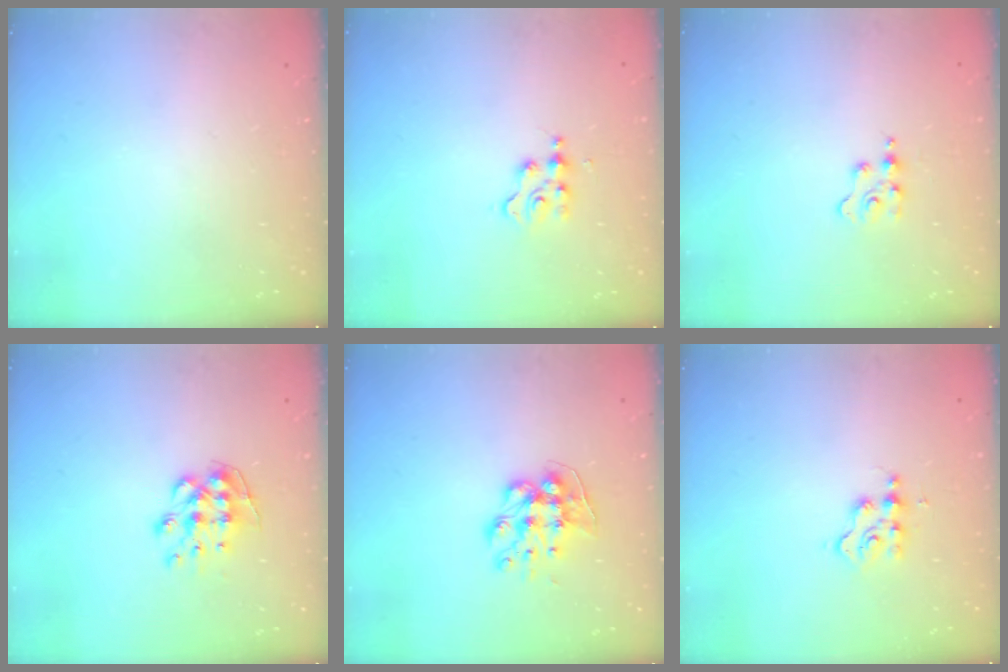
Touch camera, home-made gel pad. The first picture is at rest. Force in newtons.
{"total": 2.3, "press": 2.3, "slide": 0.3}
{"total": 2.5, "press": 2.5, "slide": 0.4}
{"total": 8.9, "press": 8.9, "slide": 0.1}
{"total": 9.7, "press": 9.7, "slide": 0.6}
{"total": 2.7, "press": 2.7, "slide": 0.4}